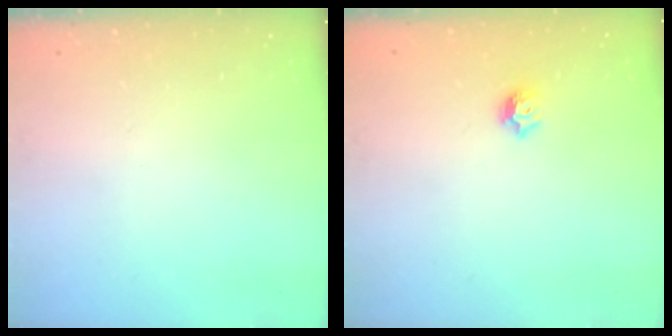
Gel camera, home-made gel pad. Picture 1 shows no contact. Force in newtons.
{"total": 6.5, "press": 6.5, "slide": 0.7}